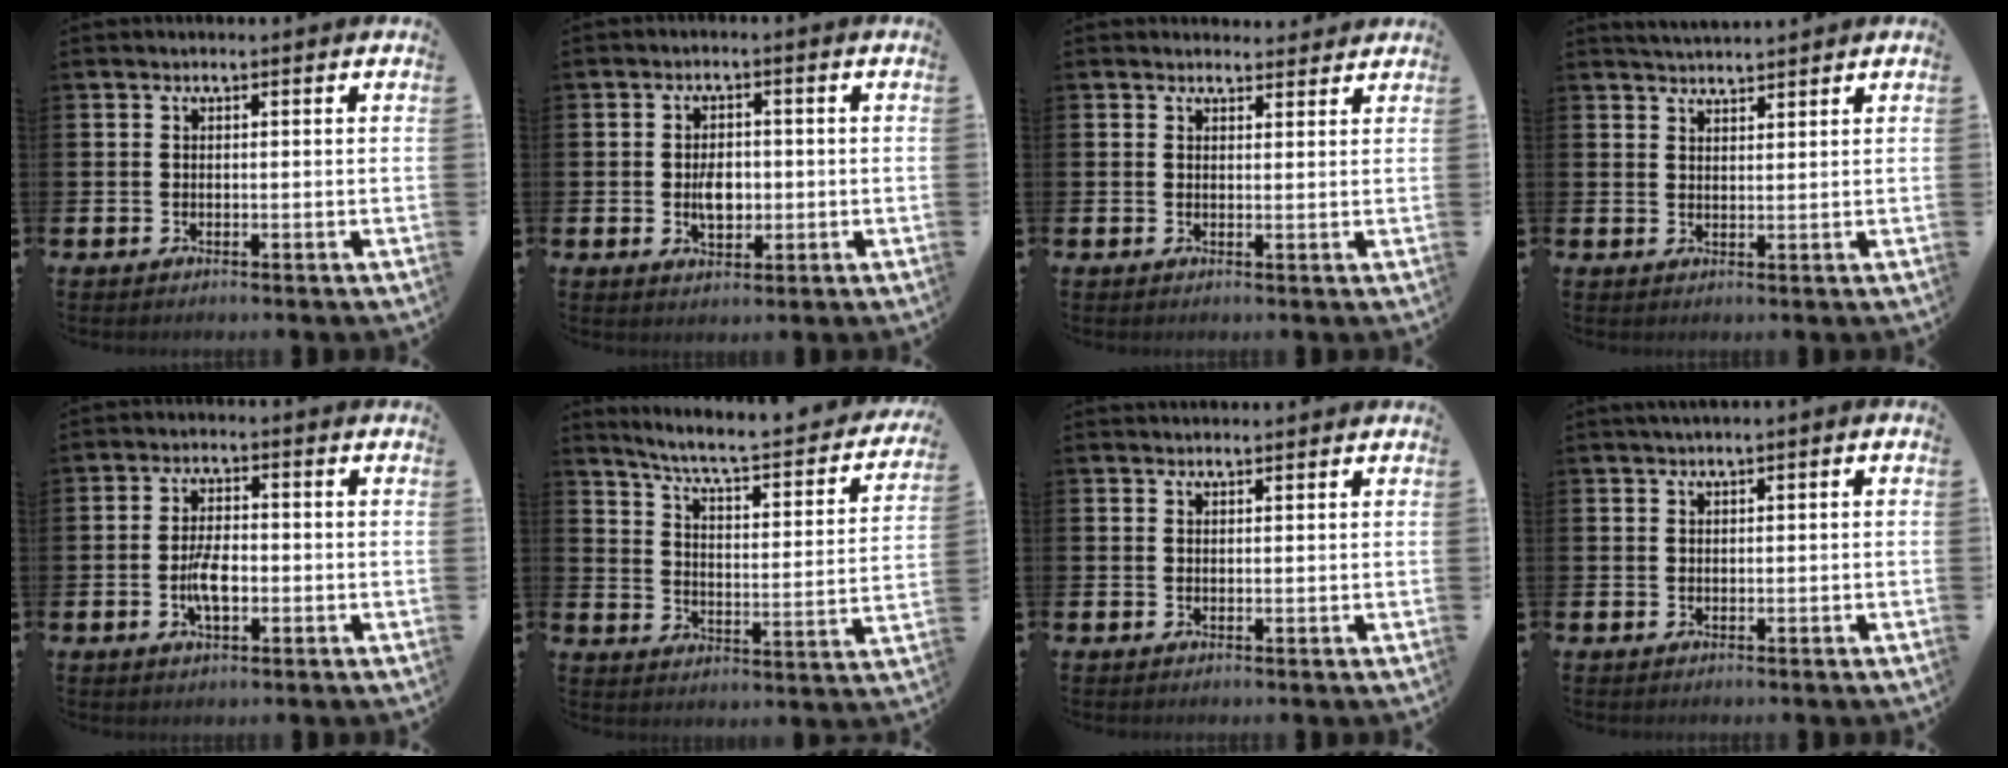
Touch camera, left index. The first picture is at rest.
{"total": 4.0, "force": [-0.2, 2.5, 3.1], "torque": [-0.044, 0.001, -0.008]}
{"total": 2.0, "force": [2.0, 0.5, -0.1], "torque": [0.007, -0.009, 0.033]}
{"total": 3.0, "force": [3.0, 0.1, 0.1], "torque": [-0.005, -0.013, 0.054]}
{"total": 4.5, "force": [-1.0, 2.0, 3.9], "torque": [-0.069, 0.001, -0.020]}
{"total": 6.0, "force": [5.4, 0.6, 2.5], "torque": [-0.077, -0.046, 0.084]}
{"total": 0.9, "force": [0.9, 0.1, 0.1], "torque": [0.010, -0.003, 0.014]}
{"total": 0.6, "force": [0.3, 0.0, 0.5], "torque": [-0.011, 0.003, 0.006]}